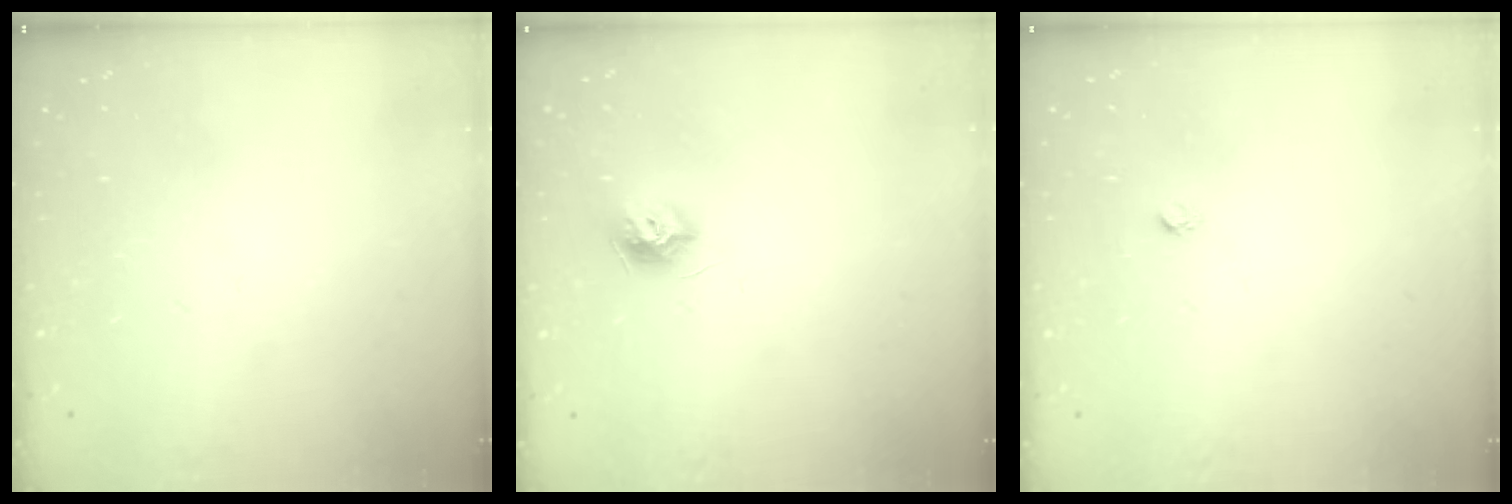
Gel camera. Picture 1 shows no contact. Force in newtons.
{"total": 7.9, "press": 7.9, "slide": 0.4}
{"total": 1.6, "press": 1.5, "slide": 0.1}